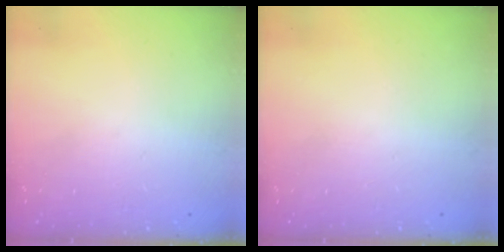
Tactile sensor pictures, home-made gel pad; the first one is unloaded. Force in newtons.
{"total": 0.0}